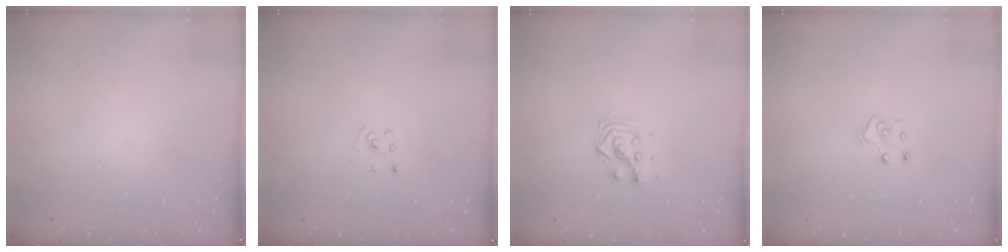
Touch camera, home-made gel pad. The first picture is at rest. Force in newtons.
{"total": 3.7, "press": 3.7, "slide": 0.4}
{"total": 4.3, "press": 4.2, "slide": 0.3}
{"total": 6.3, "press": 6.3, "slide": 0.3}